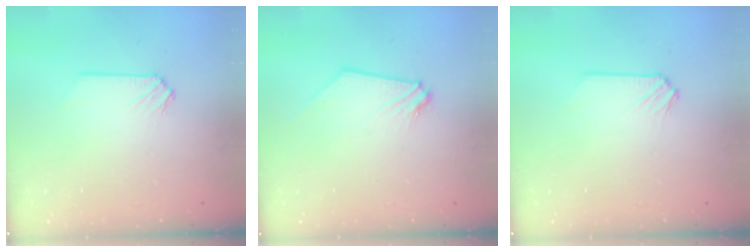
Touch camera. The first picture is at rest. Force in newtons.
{"total": 0.0}
{"total": 0.0}